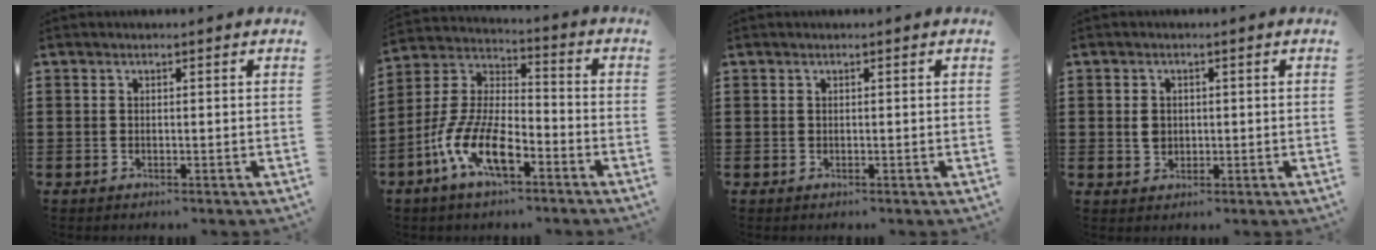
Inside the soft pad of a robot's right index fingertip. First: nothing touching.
{"total": 10.7, "force": [-6.1, 3.7, 8.0], "torque": [-0.208, -0.021, -0.125]}
{"total": 0.0}
{"total": 2.4, "force": [0.2, 2.0, 1.5], "torque": [-0.033, 0.008, 0.003]}